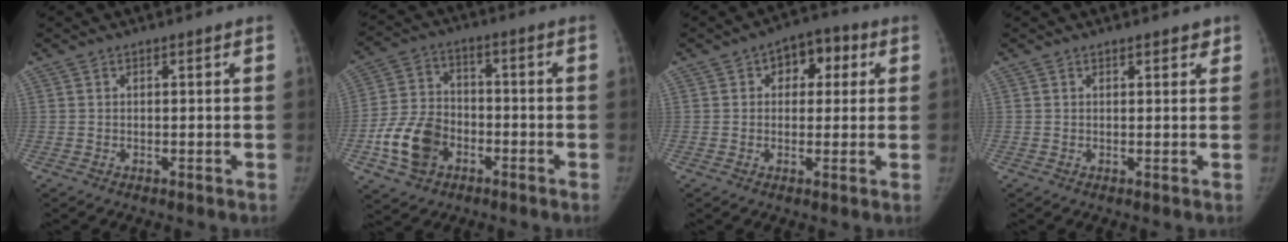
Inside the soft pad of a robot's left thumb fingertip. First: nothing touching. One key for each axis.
{"total": 11.5, "fx": -4.6, "fy": 8.4, "fz": 6.4, "tx": -0.107, "ty": 0.023, "tz": -0.085}
{"total": 7.5, "fx": 2.3, "fy": 5.2, "fz": 4.9, "tx": -0.020, "ty": 0.009, "tz": 0.020}
{"total": 0.7, "fx": 0.5, "fy": 0.3, "fz": 0.3, "tx": -0.002, "ty": -0.002, "tz": 0.005}